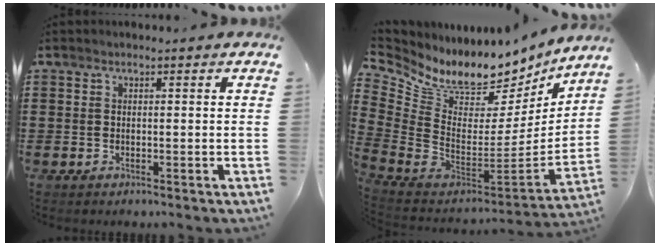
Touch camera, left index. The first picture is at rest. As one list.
[{"total": 8.4, "force": [7.4, 3.1, 2.6], "torque": [-0.092, -0.078, 0.127]}]